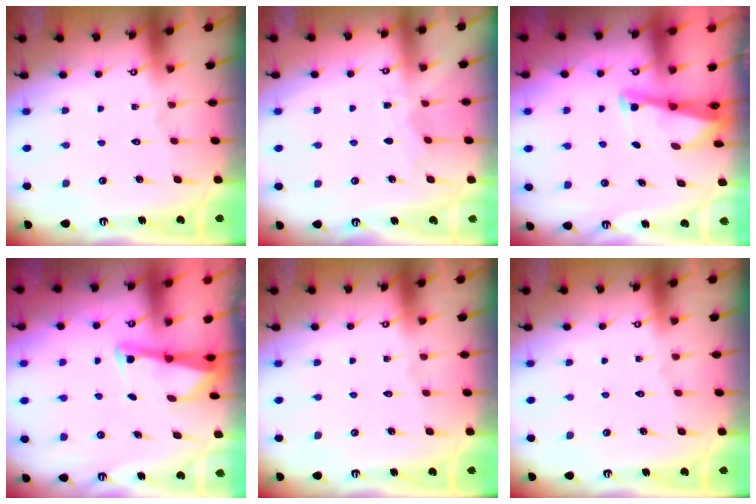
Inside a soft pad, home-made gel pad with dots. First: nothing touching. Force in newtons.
{"total": 3.9, "press": 3.8, "slide": 0.4}
{"total": 2.6, "press": 2.6, "slide": 0.1}
{"total": 2.9, "press": 2.9, "slide": 0.2}
{"total": 0.0}
{"total": 0.0}